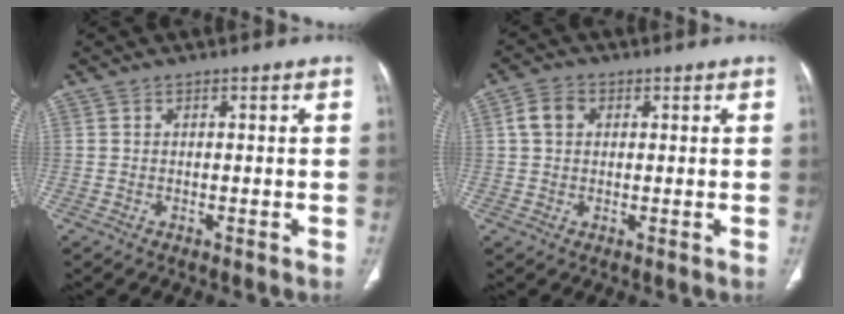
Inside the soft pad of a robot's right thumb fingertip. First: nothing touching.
{"total": 4.1, "force": [1.0, 3.1, 2.4], "torque": [-0.046, 0.010, 0.018]}